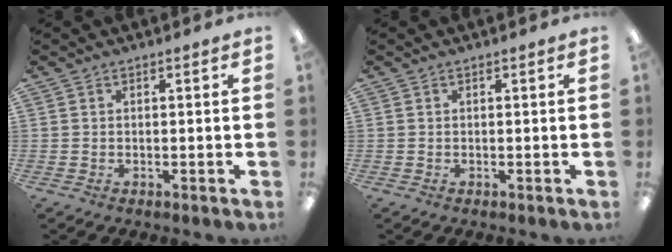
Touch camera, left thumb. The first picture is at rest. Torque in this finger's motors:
{"motor_torque": [-0.13, 0.13, 0.03, -0.01, 0.00]}